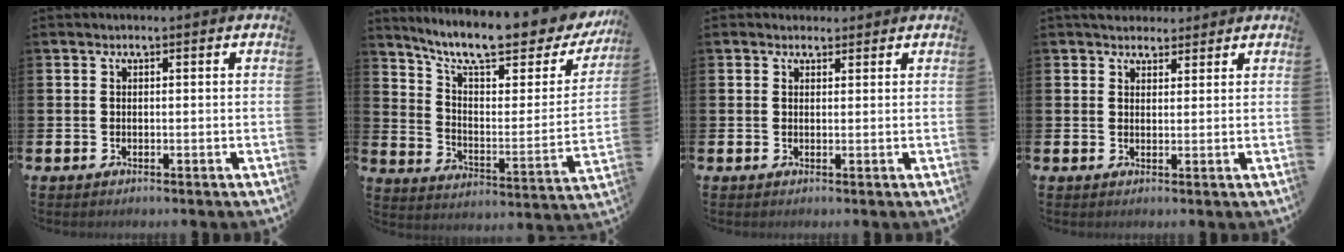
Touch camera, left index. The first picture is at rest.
{"total": 11.0, "force": [9.3, 2.5, 5.4], "torque": [-0.124, -0.069, 0.155]}
{"total": 1.8, "force": [1.6, 0.7, 0.0], "torque": [0.006, -0.003, 0.029]}
{"total": 3.9, "force": [3.5, 1.5, 0.3], "torque": [-0.008, -0.011, 0.064]}